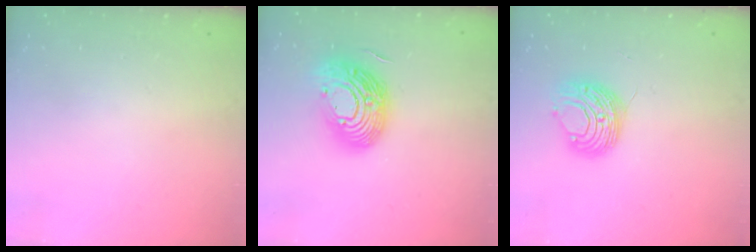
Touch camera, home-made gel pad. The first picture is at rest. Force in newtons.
{"total": 17.5, "press": 17.5, "slide": 1.3}
{"total": 9.7, "press": 9.7, "slide": 0.6}